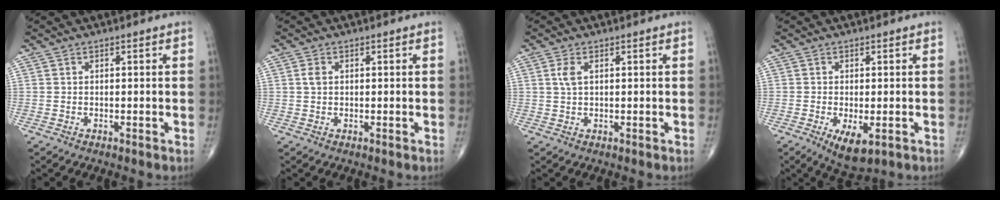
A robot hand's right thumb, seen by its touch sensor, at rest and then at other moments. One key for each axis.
{"total": 1.5, "fx": 0.3, "fy": 1.0, "fz": 1.1, "tx": -0.022, "ty": 0.002, "tz": 0.006}
{"total": 2.4, "fx": 0.7, "fy": 1.1, "fz": 2.0, "tx": -0.048, "ty": 0.005, "tz": 0.016}
{"total": 5.9, "fx": -2.1, "fy": 2.5, "fz": 4.9, "tx": -0.082, "ty": -0.013, "tz": -0.026}